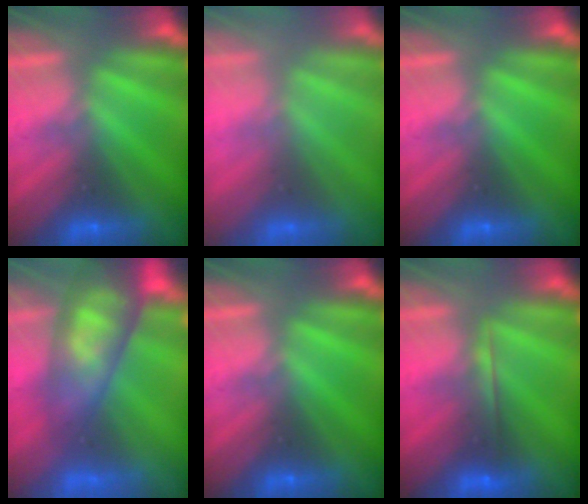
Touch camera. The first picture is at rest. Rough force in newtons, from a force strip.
{"total": 3.1}
{"total": 0.0}
{"total": 11.3}
{"total": 0.0}
{"total": 2.0}